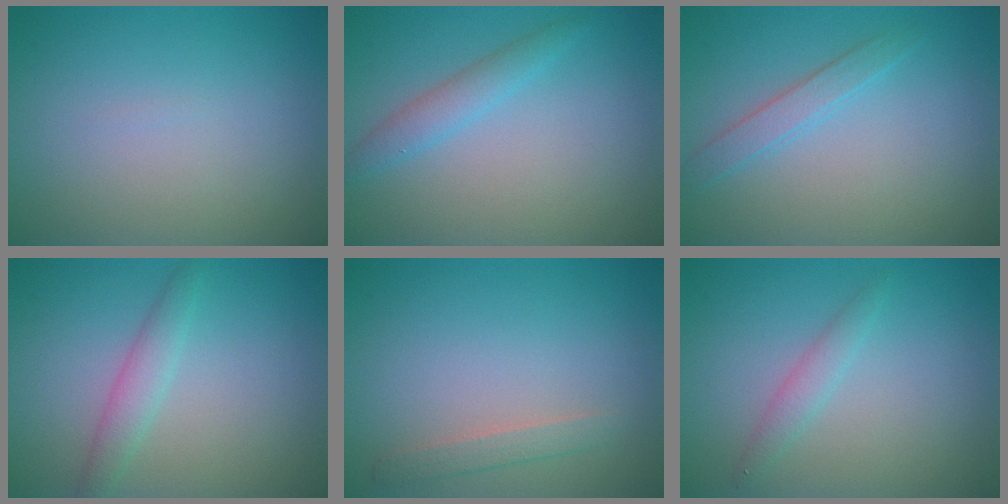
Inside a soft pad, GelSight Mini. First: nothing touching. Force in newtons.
{"total": 2.0, "press": 2.0, "slide": 0.1}
{"total": 1.8, "press": 1.8, "slide": 0.0}
{"total": 2.0, "press": 2.0, "slide": 0.1}
{"total": 1.4, "press": 1.4, "slide": 0.0}
{"total": 1.5, "press": 1.5, "slide": 0.0}